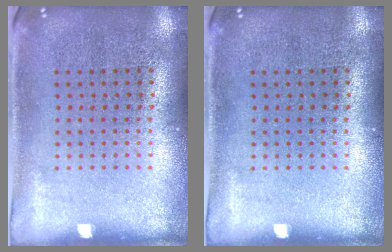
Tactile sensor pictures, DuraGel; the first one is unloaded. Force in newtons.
{"total": 0.0}